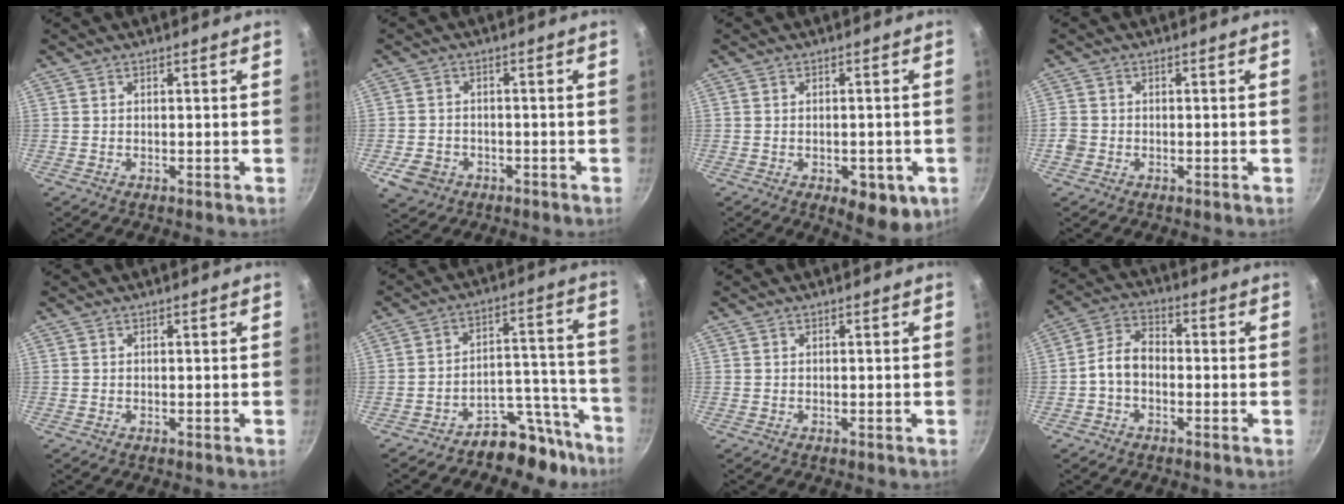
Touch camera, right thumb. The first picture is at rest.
{"total": 5.6, "force": [-2.5, 4.4, 2.4], "torque": [-0.046, 0.022, -0.035]}
{"total": 8.6, "force": [-3.1, 4.2, 6.9], "torque": [-0.066, 0.002, -0.033]}
{"total": 2.4, "force": [-0.9, 2.1, 0.9], "torque": [-0.013, 0.009, -0.019]}
{"total": 0.0}
{"total": 12.0, "force": [-9.9, 6.1, 3.2], "torque": [0.032, 0.121, -0.151]}
{"total": 0.0}
{"total": 6.5, "force": [-1.4, 4.4, 4.5], "torque": [-0.074, 0.032, -0.039]}